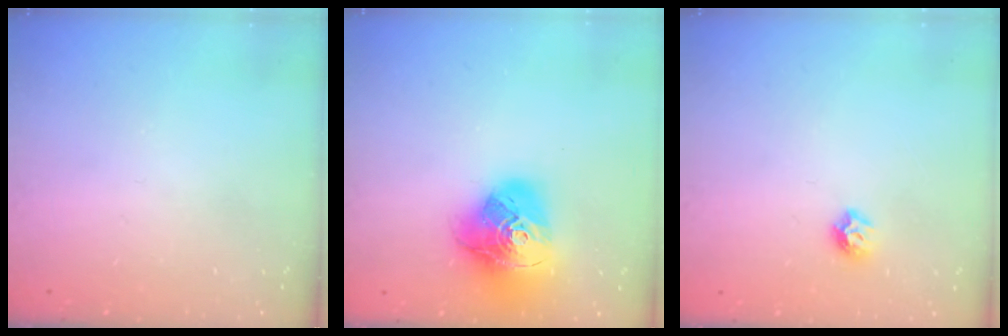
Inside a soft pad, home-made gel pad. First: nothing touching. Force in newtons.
{"total": 19.4, "press": 19.3, "slide": 2.3}
{"total": 6.0, "press": 5.9, "slide": 0.8}